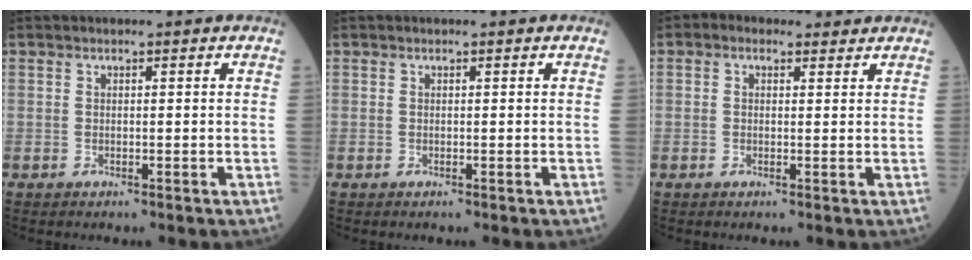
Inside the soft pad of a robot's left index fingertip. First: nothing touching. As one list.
[{"total": 0.0}, {"total": 3.2, "force": [2.0, 2.1, 1.4], "torque": [-0.030, 0.026, 0.031]}]